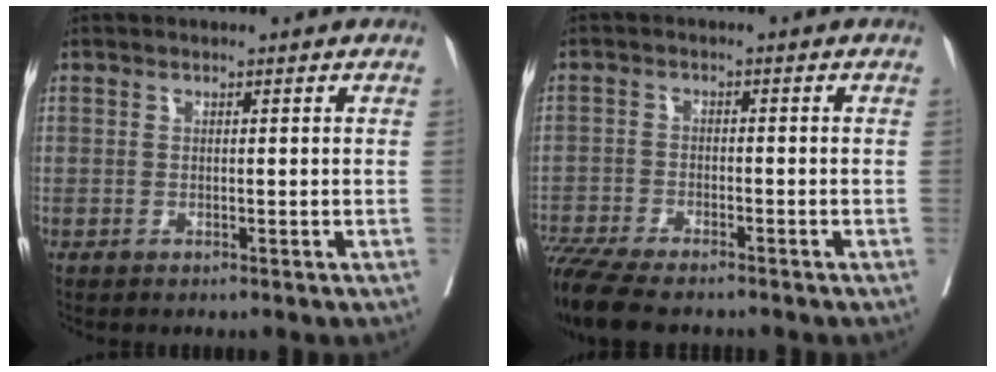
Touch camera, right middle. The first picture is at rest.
{"total": 11.1, "force": [-9.5, 2.0, 5.4], "torque": [-0.102, -0.017, -0.156]}